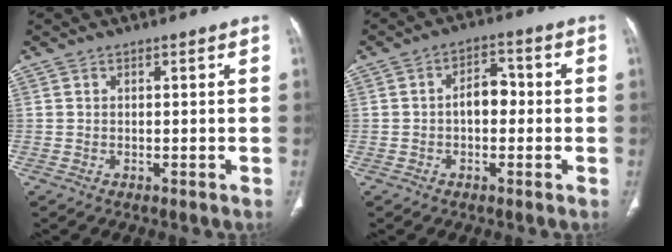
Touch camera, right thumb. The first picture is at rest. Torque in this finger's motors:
{"motor_torque": [0.43, 1.38, 0.66, -0.22, 0.01]}